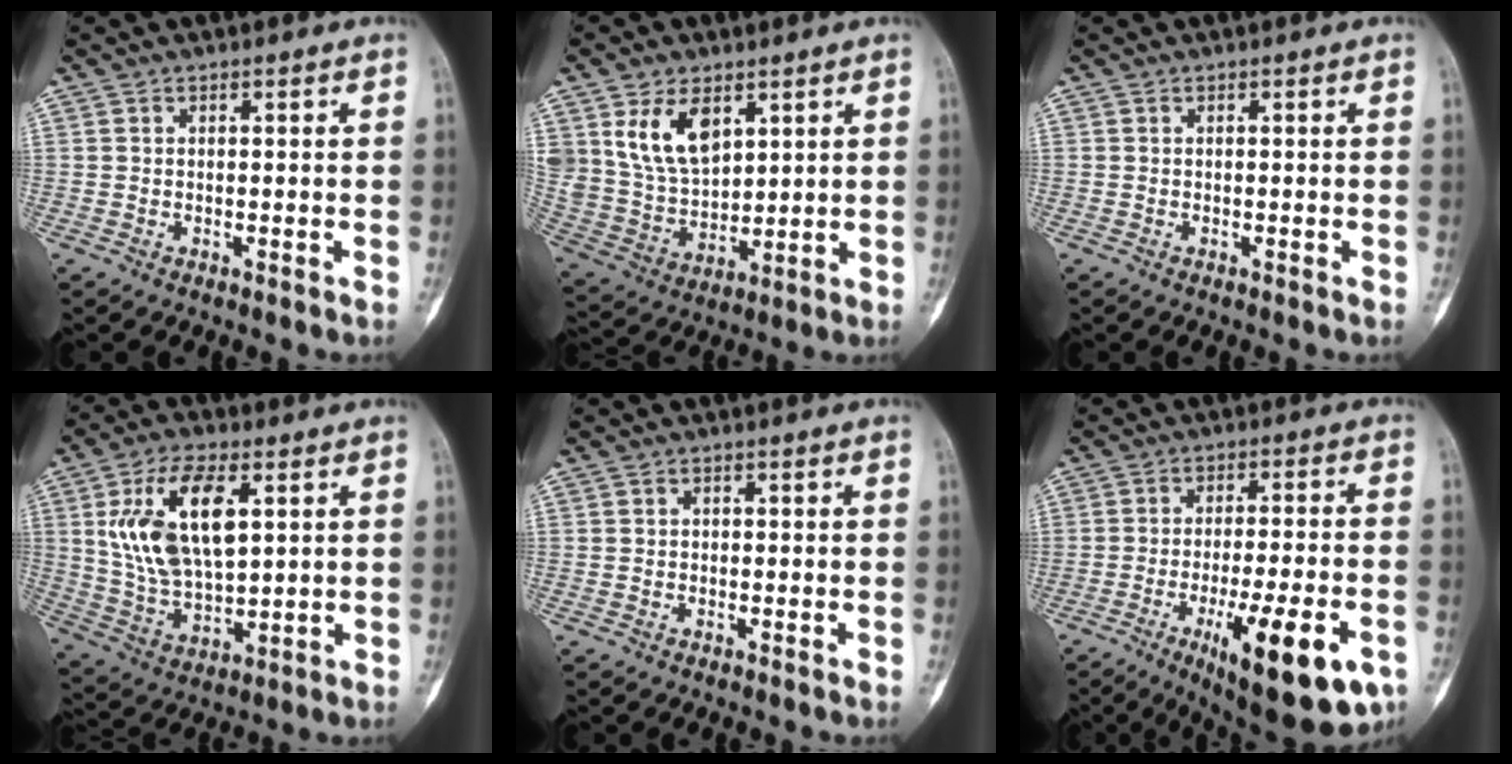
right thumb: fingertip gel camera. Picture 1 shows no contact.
{"total": 12.3, "force": [5.6, 7.5, 7.9], "torque": [-0.132, -0.023, 0.128]}
{"total": 0.0}
{"total": 16.6, "force": [4.7, 8.2, 13.7], "torque": [-0.251, -0.012, 0.097]}
{"total": 0.5, "force": [0.0, 0.5, 0.2], "torque": [0.002, 0.003, -0.001]}
{"total": 18.8, "force": [-8.1, 5.3, 16.1], "torque": [-0.197, 0.012, -0.109]}